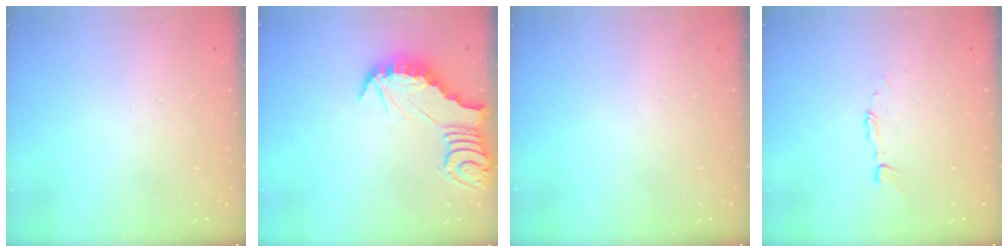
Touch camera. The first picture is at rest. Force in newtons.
{"total": 2.8, "press": 2.7, "slide": 0.3}
{"total": 0.0}
{"total": 2.9, "press": 2.9, "slide": 0.2}